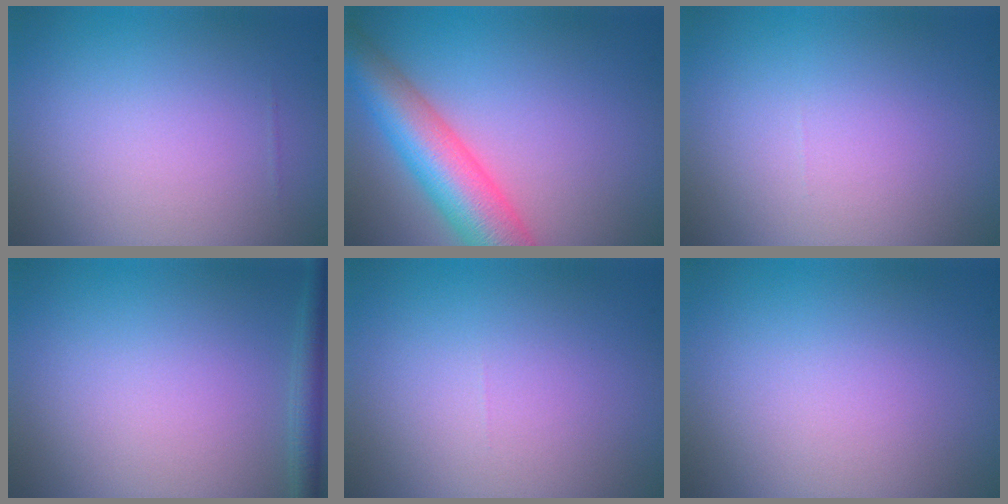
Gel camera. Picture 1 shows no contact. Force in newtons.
{"total": 8.2, "press": 8.2, "slide": 0.4}
{"total": 0.0}
{"total": 1.7, "press": 1.7, "slide": 0.1}
{"total": 0.0}
{"total": 0.0}